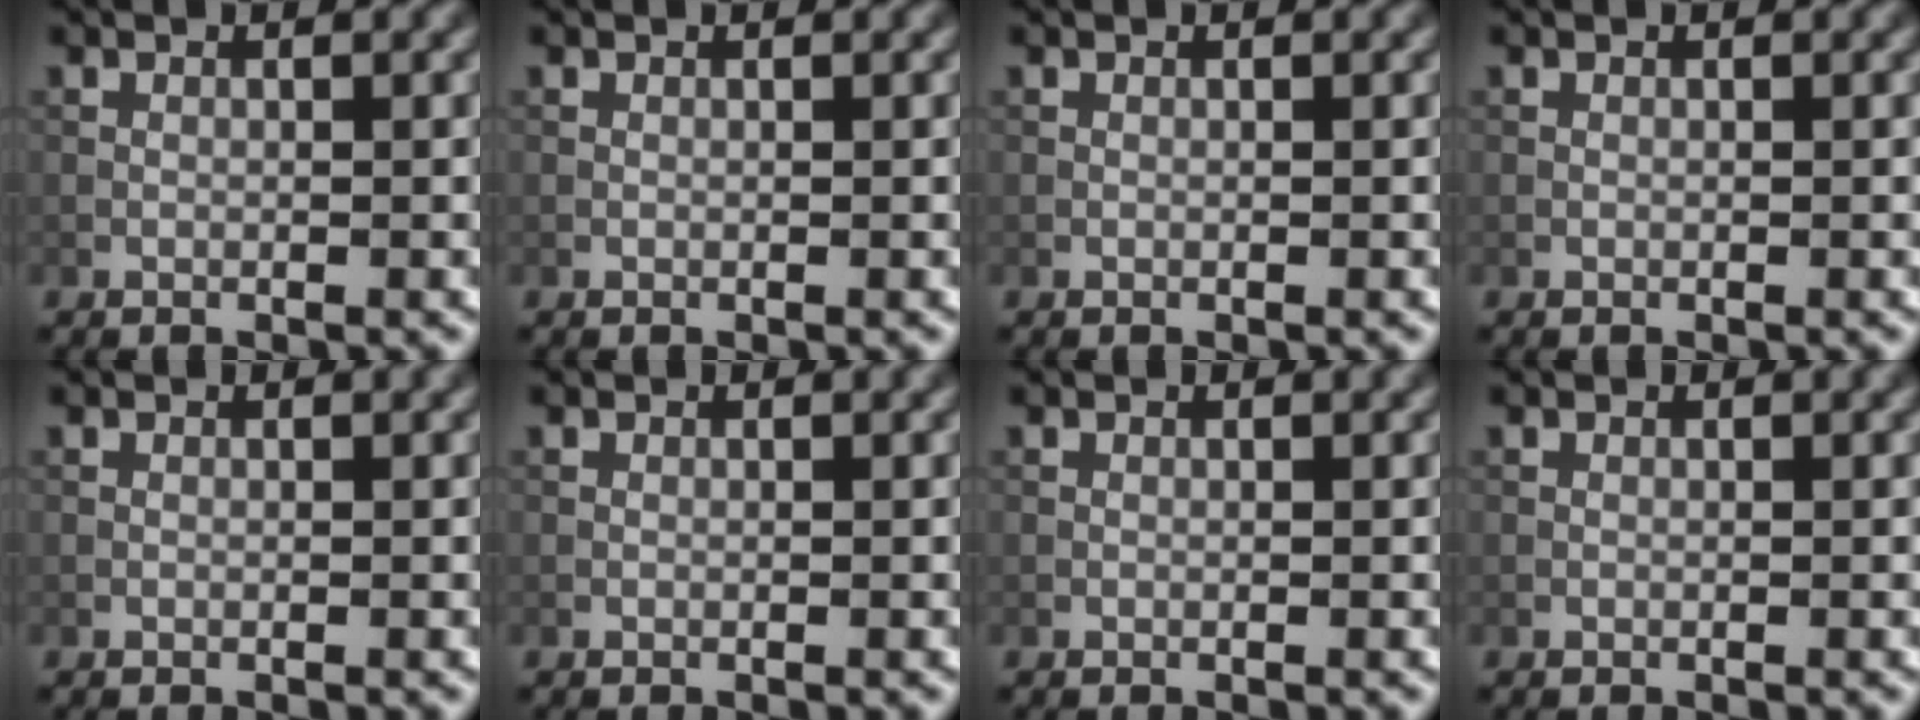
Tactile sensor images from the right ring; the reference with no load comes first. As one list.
[{"total": 0.0}, {"total": 0.0}, {"total": 0.0}, {"total": 0.0}, {"total": 0.0}, {"total": 0.0}, {"total": 0.0}]